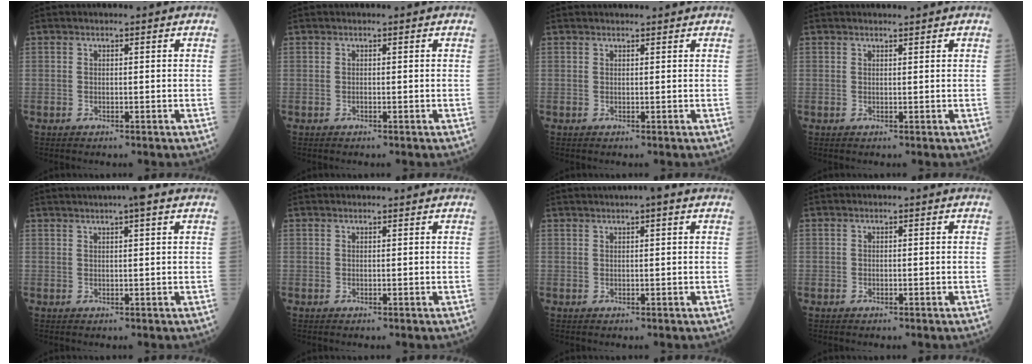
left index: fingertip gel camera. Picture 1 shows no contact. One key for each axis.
{"total": 0.0}
{"total": 2.7, "fx": 2.6, "fy": 0.2, "fz": 0.6, "tx": -0.008, "ty": 0.019, "tz": 0.033}
{"total": 0.6, "fx": 0.6, "fy": -0.1, "fz": 0.1, "tx": -0.006, "ty": -0.006, "tz": 0.010}
{"total": 4.8, "fx": 3.6, "fy": 0.0, "fz": 3.3, "tx": -0.050, "ty": 0.025, "tz": 0.054}
{"total": 1.9, "fx": 1.9, "fy": 0.1, "fz": 0.4, "tx": -0.007, "ty": 0.017, "tz": 0.025}
{"total": 3.0, "fx": 2.1, "fy": 0.0, "fz": 2.1, "tx": -0.032, "ty": 0.021, "tz": 0.032}
{"total": 0.0}